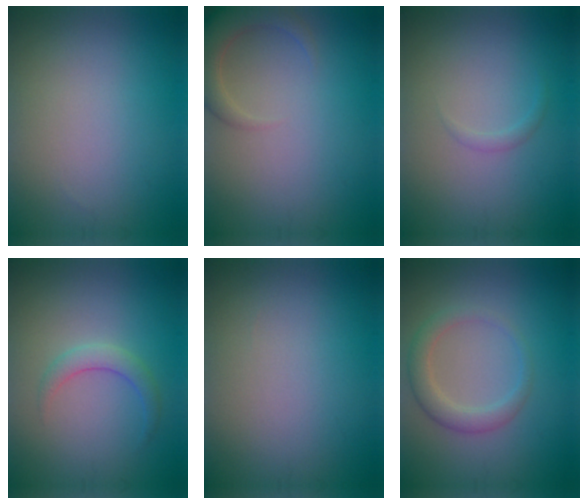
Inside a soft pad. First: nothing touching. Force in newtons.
{"total": 3.8, "press": 3.8, "slide": 0.5}
{"total": 0.7, "press": 0.7, "slide": 0.1}
{"total": 2.0, "press": 2.0, "slide": 0.1}
{"total": 0.0}
{"total": 2.6, "press": 2.6, "slide": 0.4}